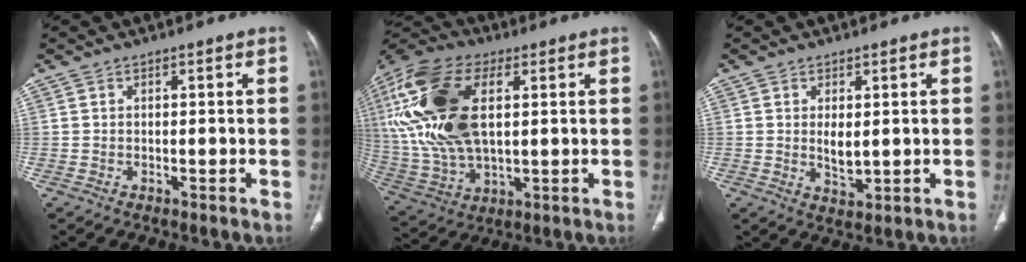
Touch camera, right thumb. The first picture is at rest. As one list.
[{"total": 23.4, "force": [4.9, 12.2, 19.3], "torque": [-0.416, -0.004, 0.088]}, {"total": 3.3, "force": [0.5, 1.6, 2.9], "torque": [-0.045, -0.013, 0.016]}]